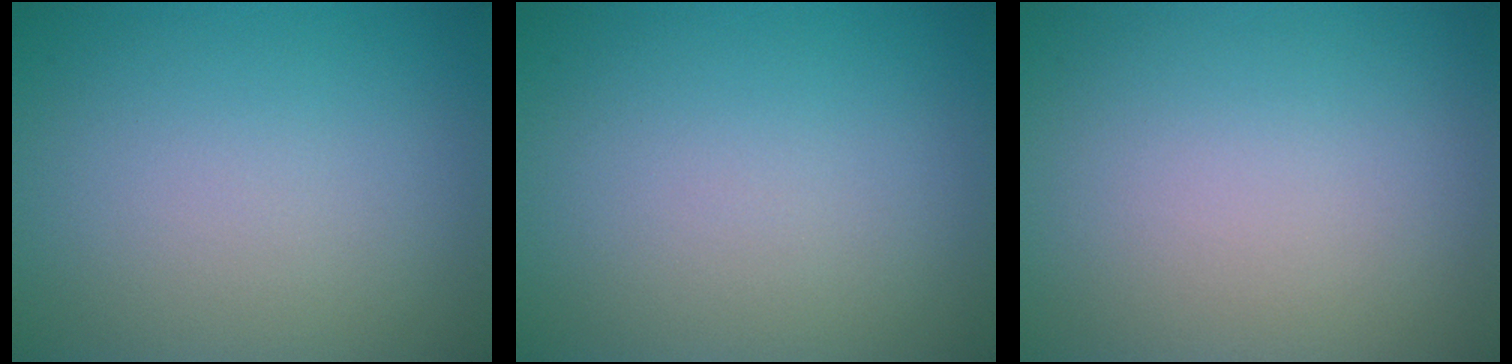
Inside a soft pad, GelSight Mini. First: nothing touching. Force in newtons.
{"total": 0.0}
{"total": 0.0}